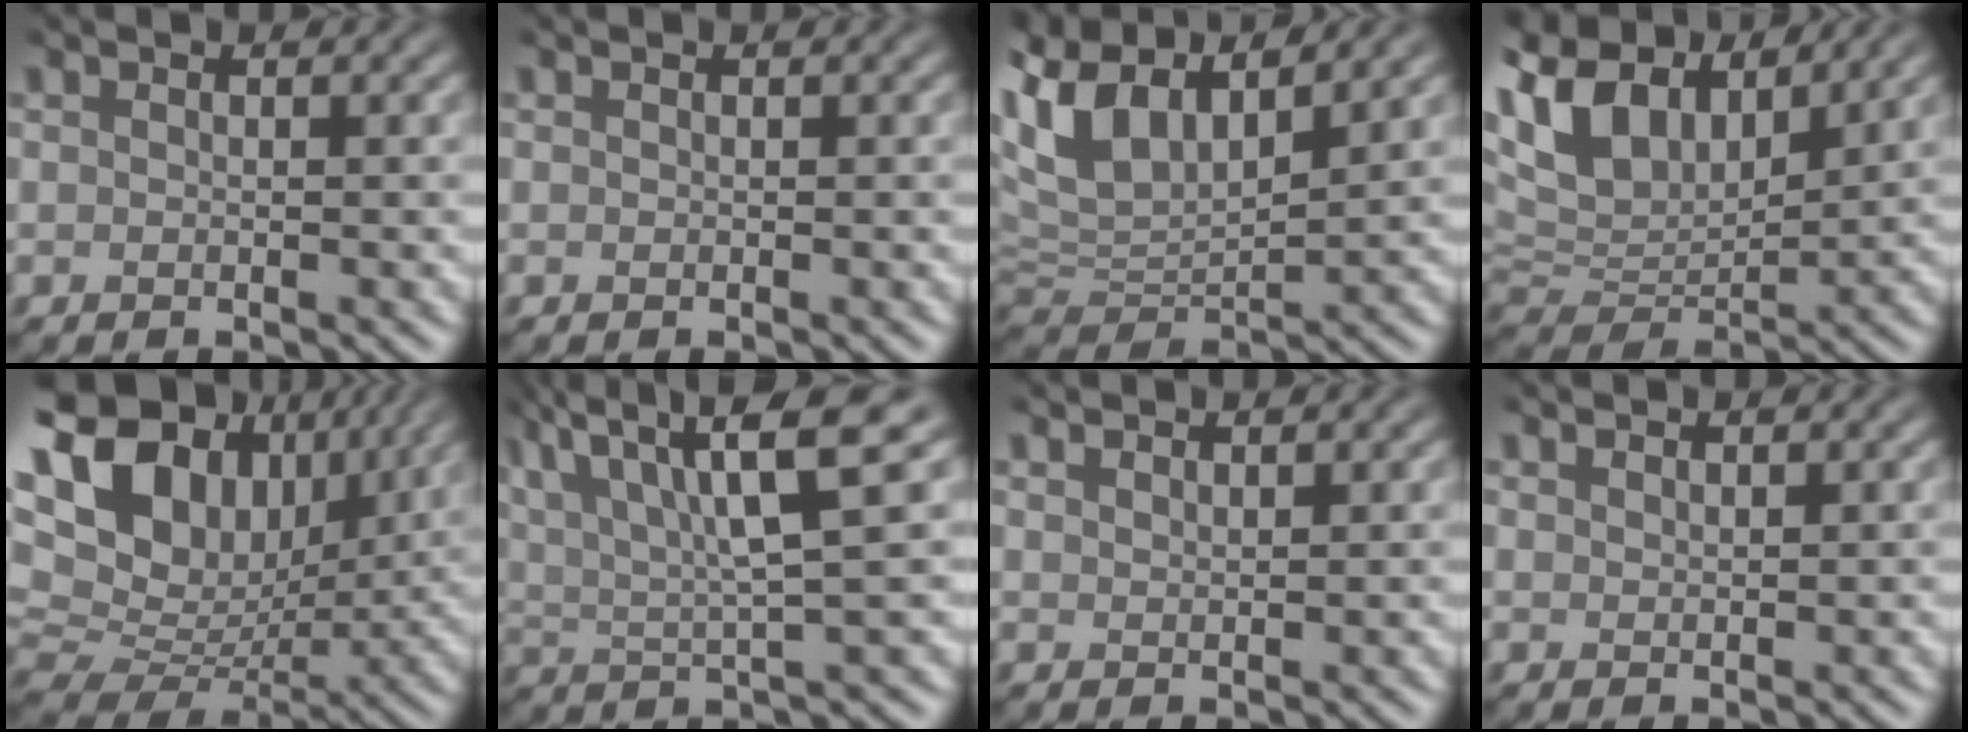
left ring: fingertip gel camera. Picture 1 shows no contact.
{"total": 0.0}
{"total": 7.8, "force": [4.4, 3.7, 5.3], "torque": [-0.123, 0.014, 0.084]}
{"total": 10.0, "force": [5.8, 5.5, 5.9], "torque": [-0.142, 0.025, 0.106]}
{"total": 14.9, "force": [6.1, 9.9, 9.3], "torque": [-0.205, 0.044, 0.123]}
{"total": 10.3, "force": [4.9, 2.1, 8.8], "torque": [-0.145, 0.026, 0.084]}
{"total": 1.3, "force": [1.3, 0.1, 0.2], "torque": [-0.003, 0.002, 0.023]}
{"total": 1.0, "force": [0.9, 0.1, 0.1], "torque": [0.000, 0.001, 0.018]}